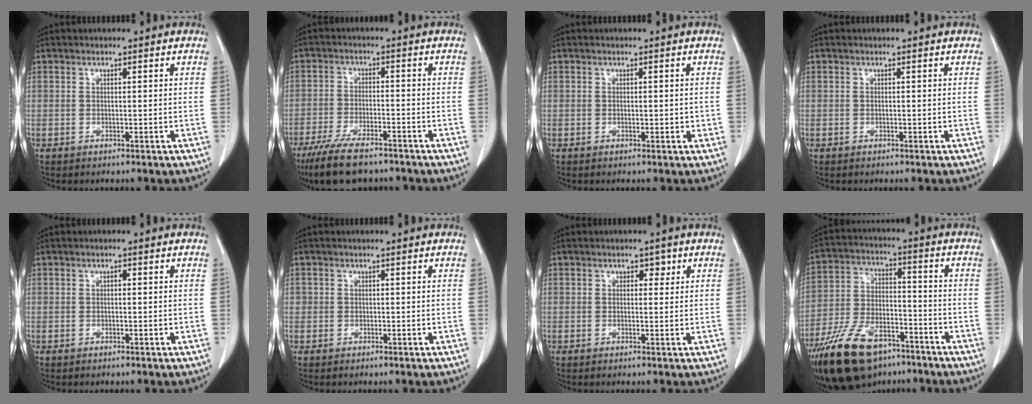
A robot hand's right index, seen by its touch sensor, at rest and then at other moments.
{"total": 11.5, "force": [-8.7, 3.4, 6.8], "torque": [-0.122, -0.022, -0.144]}
{"total": 1.8, "force": [-0.1, 1.0, 1.5], "torque": [-0.029, 0.001, 0.003]}
{"total": 0.0}
{"total": 0.7, "force": [0.1, 0.4, 0.6], "torque": [-0.014, 0.002, 0.000]}
{"total": 1.5, "force": [0.0, 1.5, 0.4], "torque": [-0.010, 0.013, 0.003]}
{"total": 2.0, "force": [0.8, 1.4, 1.3], "torque": [-0.025, 0.014, 0.014]}
{"total": 17.5, "force": [-11.8, 8.3, 10.0], "torque": [-0.217, -0.003, -0.207]}